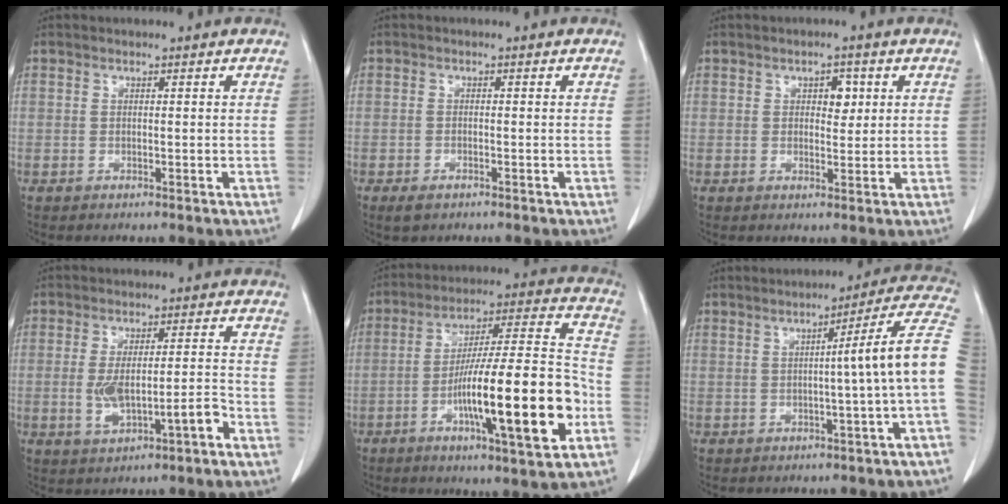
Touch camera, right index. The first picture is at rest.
{"total": 1.9, "force": [-1.2, 0.9, 1.2], "torque": [-0.024, -0.002, -0.012]}
{"total": 2.9, "force": [0.9, 1.7, 2.2], "torque": [-0.028, 0.003, 0.013]}
{"total": 7.5, "force": [-2.5, 2.0, 6.8], "torque": [-0.127, 0.014, -0.031]}
{"total": 20.3, "force": [-6.6, 1.8, 19.1], "torque": [-0.297, 0.004, -0.099]}
{"total": 9.7, "force": [-0.8, -2.1, 9.5], "torque": [-0.109, 0.018, -0.015]}